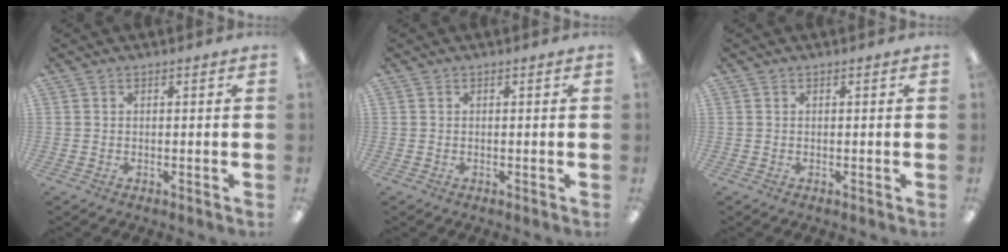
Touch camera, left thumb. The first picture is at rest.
{"total": 0.0}
{"total": 0.0}